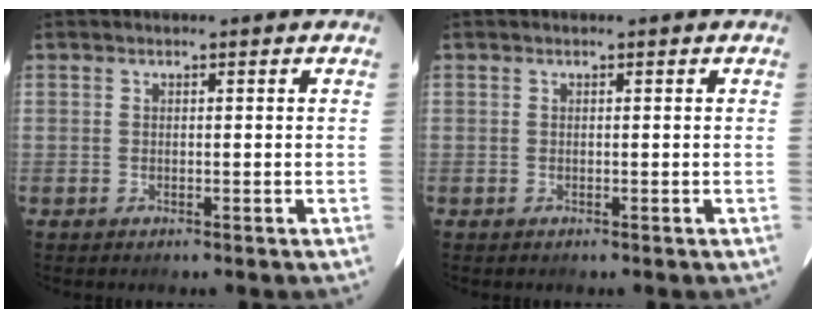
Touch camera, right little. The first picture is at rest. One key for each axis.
{"total": 0.0}